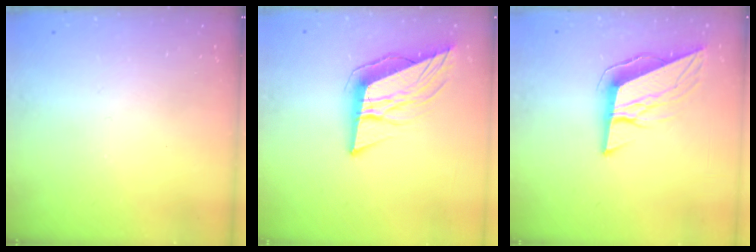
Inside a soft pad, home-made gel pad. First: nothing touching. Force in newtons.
{"total": 11.7, "press": 11.2, "slide": 3.6}
{"total": 10.2, "press": 9.9, "slide": 2.5}